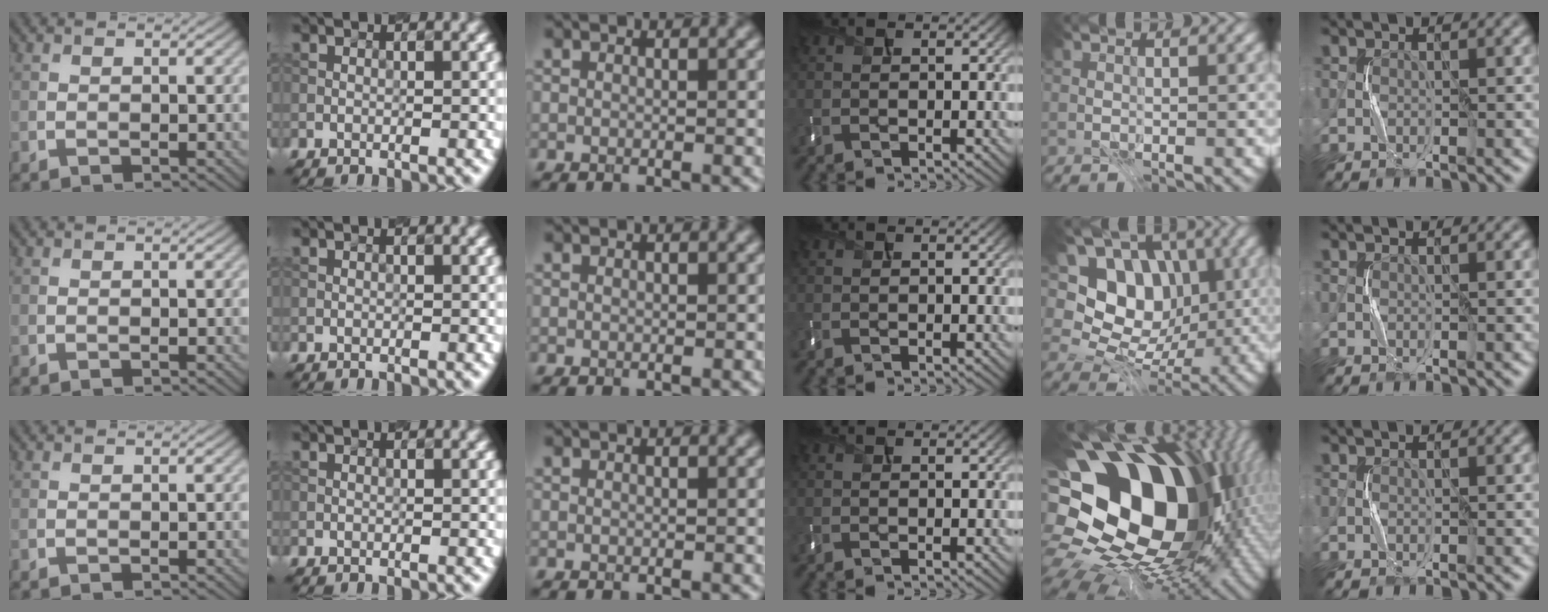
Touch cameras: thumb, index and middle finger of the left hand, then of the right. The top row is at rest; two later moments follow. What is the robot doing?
{"motion": "press", "object": "mouse"}